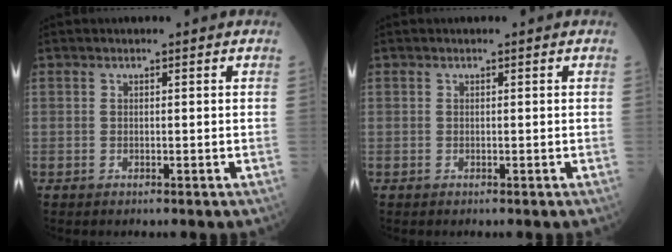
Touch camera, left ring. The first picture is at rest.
{"total": 0.0}